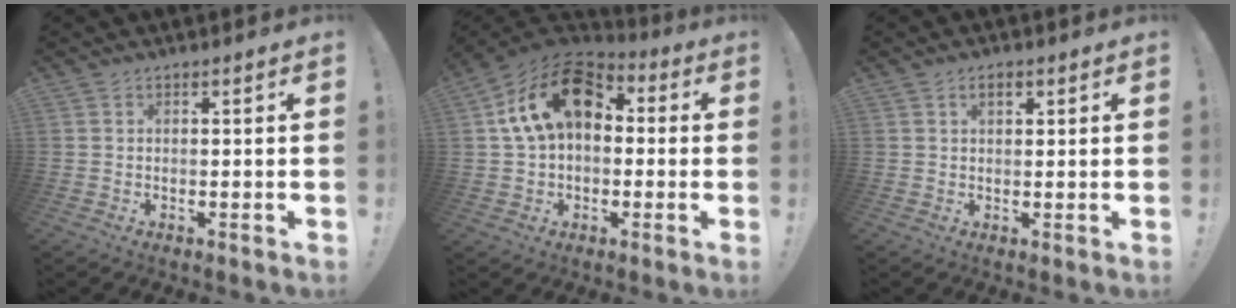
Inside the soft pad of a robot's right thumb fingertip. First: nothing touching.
{"total": 18.8, "force": [5.5, 12.1, 13.3], "torque": [-0.223, 0.004, 0.099]}
{"total": 2.5, "force": [1.3, 1.3, 1.7], "torque": [-0.031, 0.001, 0.021]}